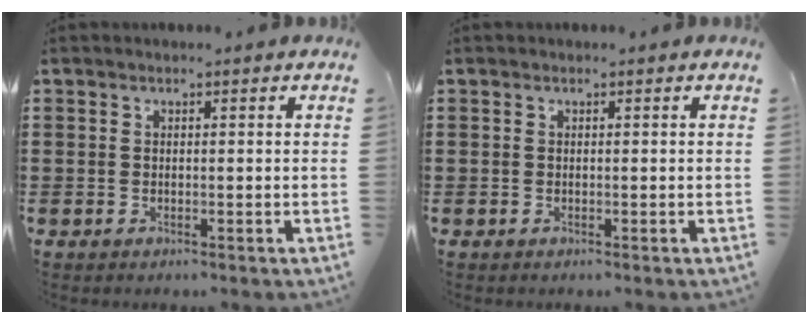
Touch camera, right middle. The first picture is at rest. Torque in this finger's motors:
{"motor_torque": [-0.69, -0.64, 0.01, -0.01]}